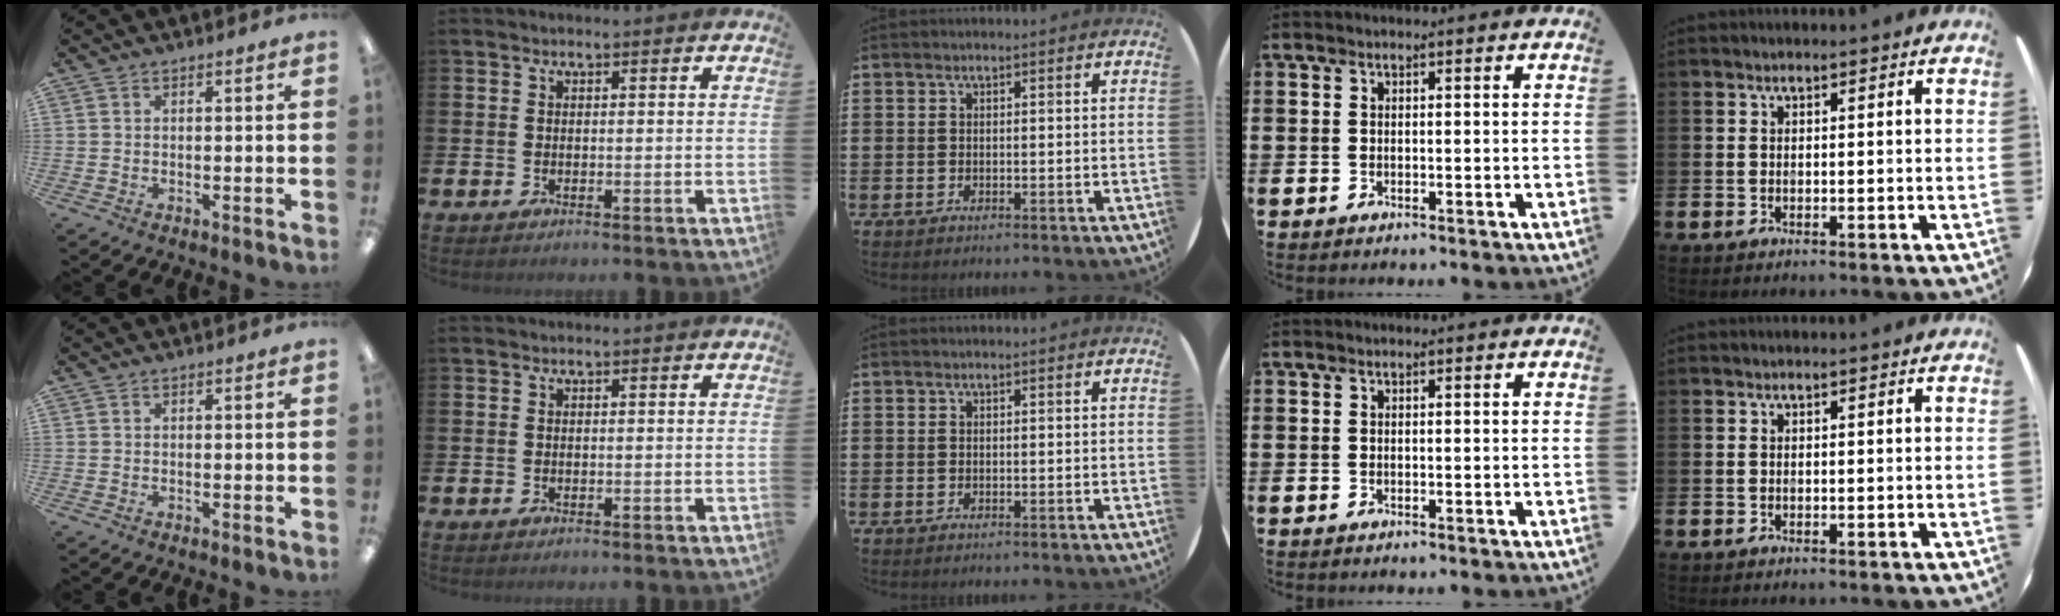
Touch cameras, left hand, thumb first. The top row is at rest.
{}